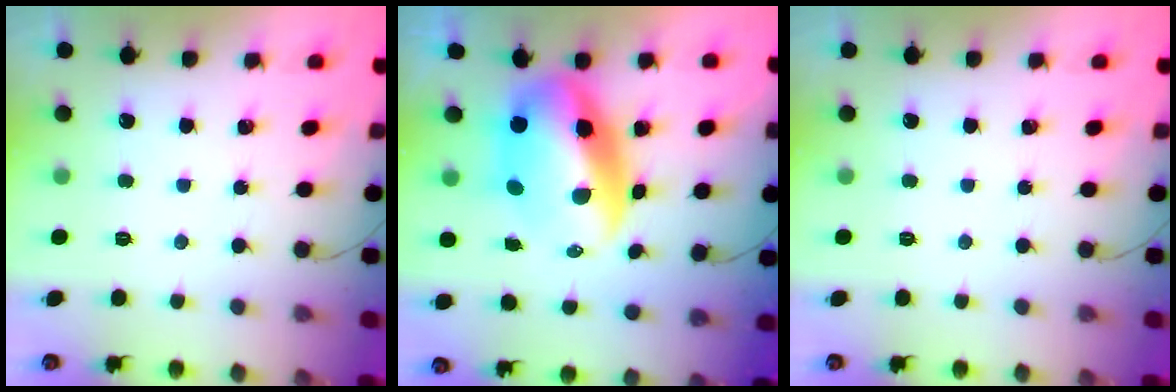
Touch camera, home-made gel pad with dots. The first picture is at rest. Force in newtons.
{"total": 14.6, "press": 14.1, "slide": 3.7}
{"total": 0.0}